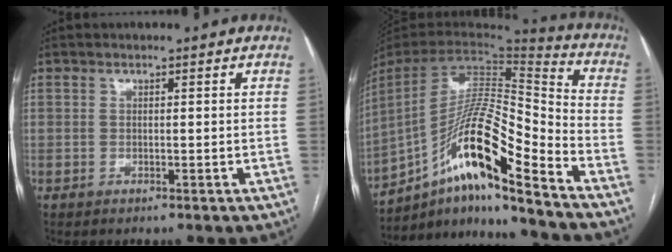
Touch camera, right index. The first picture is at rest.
{"total": 19.6, "force": [-12.4, 1.5, 15.1], "torque": [-0.283, 0.009, -0.223]}